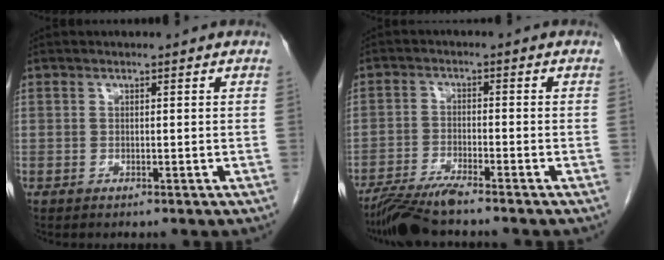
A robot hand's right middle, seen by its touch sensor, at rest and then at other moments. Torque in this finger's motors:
{"motor_torque": [0.39, -0.34, 0.09, 0.03]}